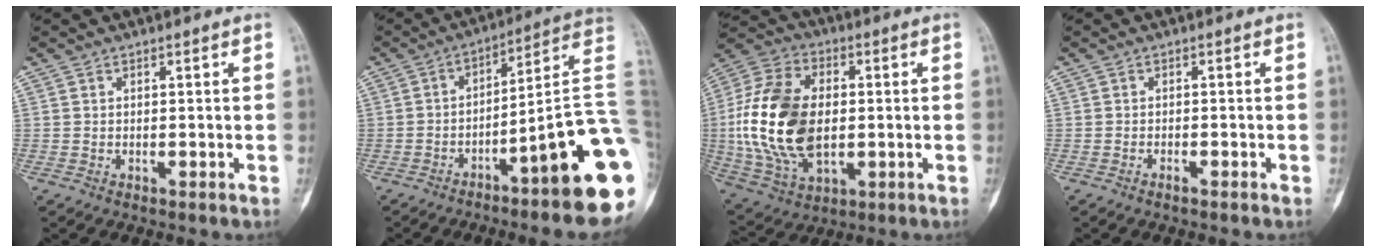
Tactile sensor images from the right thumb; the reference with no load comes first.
{"total": 20.3, "force": [-7.7, 2.5, 18.6], "torque": [-0.188, 0.062, -0.108]}
{"total": 21.7, "force": [-0.3, 13.6, 16.9], "torque": [-0.330, 0.001, 0.002]}
{"total": 1.0, "force": [-0.9, 0.3, 0.5], "torque": [-0.011, 0.003, -0.016]}